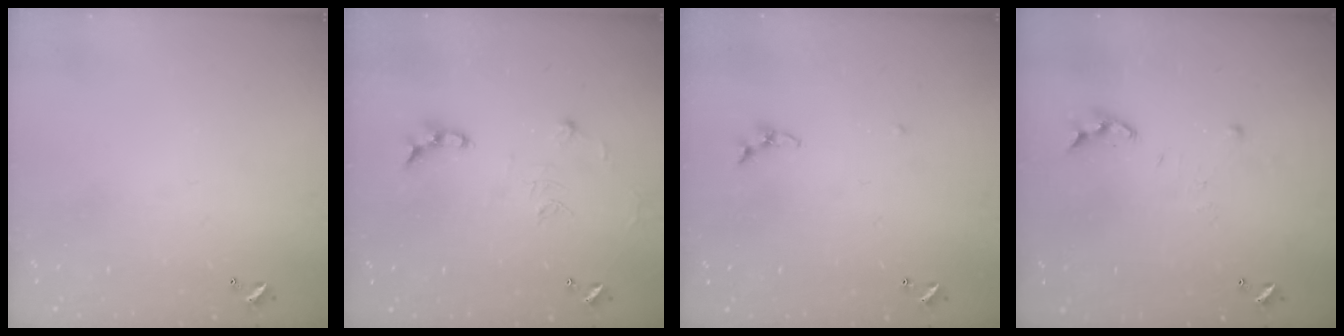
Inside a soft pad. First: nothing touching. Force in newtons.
{"total": 9.4, "press": 9.4, "slide": 0.4}
{"total": 3.8, "press": 3.8, "slide": 0.3}
{"total": 5.8, "press": 5.8, "slide": 0.6}